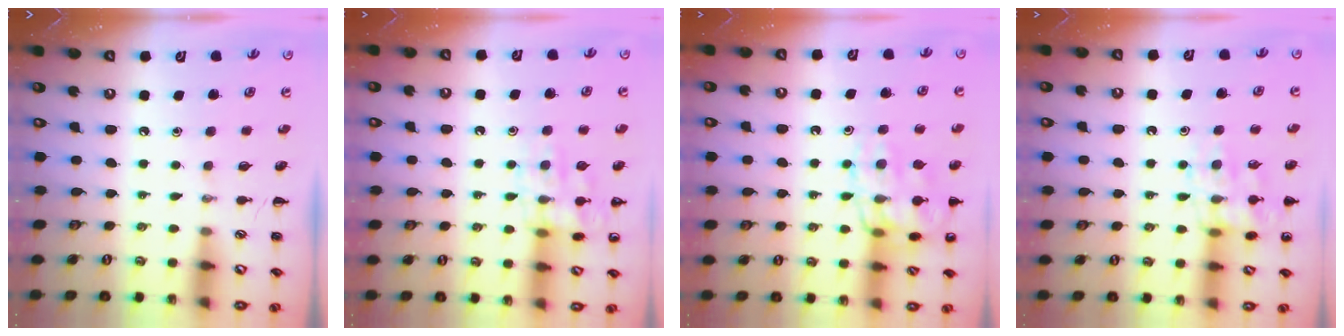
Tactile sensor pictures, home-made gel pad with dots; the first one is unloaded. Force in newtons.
{"total": 12.0, "press": 12.0, "slide": 0.6}
{"total": 15.7, "press": 15.6, "slide": 1.4}
{"total": 15.7, "press": 15.6, "slide": 2.0}